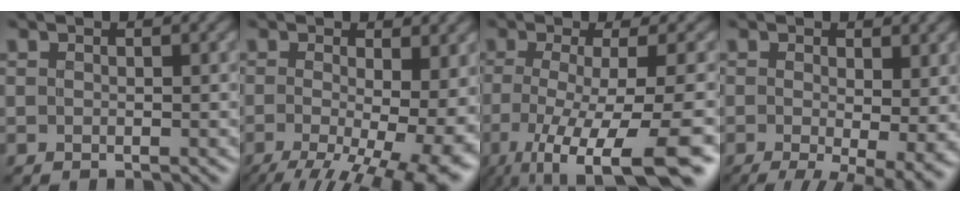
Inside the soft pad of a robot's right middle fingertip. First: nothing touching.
{"total": 13.7, "force": [-3.0, 5.4, 12.2], "torque": [-0.160, -0.026, -0.023]}
{"total": 9.9, "force": [-4.2, 2.5, 8.6], "torque": [-0.116, -0.019, -0.069]}
{"total": 6.1, "force": [-0.7, 1.9, 5.8], "torque": [-0.083, -0.024, -0.005]}